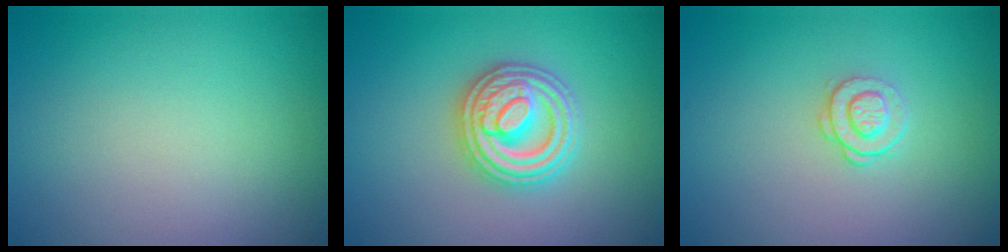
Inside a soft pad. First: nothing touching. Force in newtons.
{"total": 4.5, "press": 4.5, "slide": 0.6}
{"total": 1.6, "press": 1.2, "slide": 1.0}